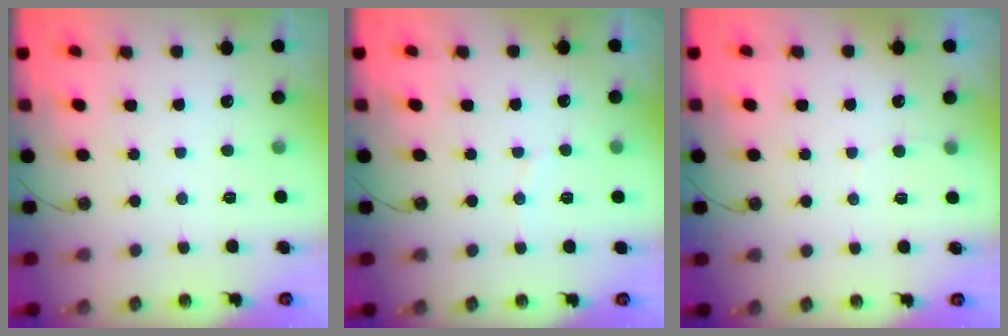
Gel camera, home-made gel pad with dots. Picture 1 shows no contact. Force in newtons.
{"total": 2.7, "press": 2.4, "slide": 1.2}
{"total": 2.3, "press": 2.3, "slide": 0.3}